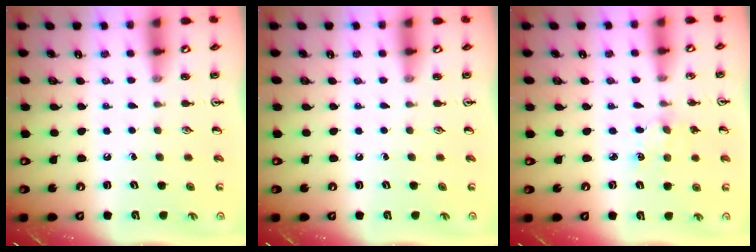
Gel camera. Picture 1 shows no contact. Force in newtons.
{"total": 0.0}
{"total": 4.0, "press": 3.9, "slide": 0.5}